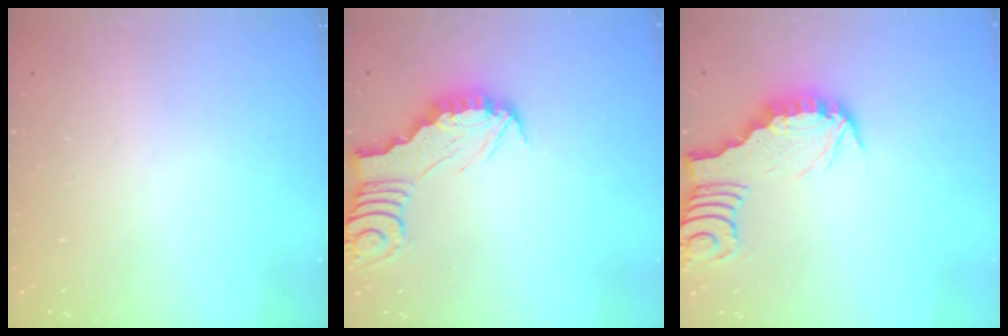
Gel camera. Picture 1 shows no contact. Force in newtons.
{"total": 3.0, "press": 3.0, "slide": 0.3}
{"total": 3.2, "press": 3.2, "slide": 0.3}